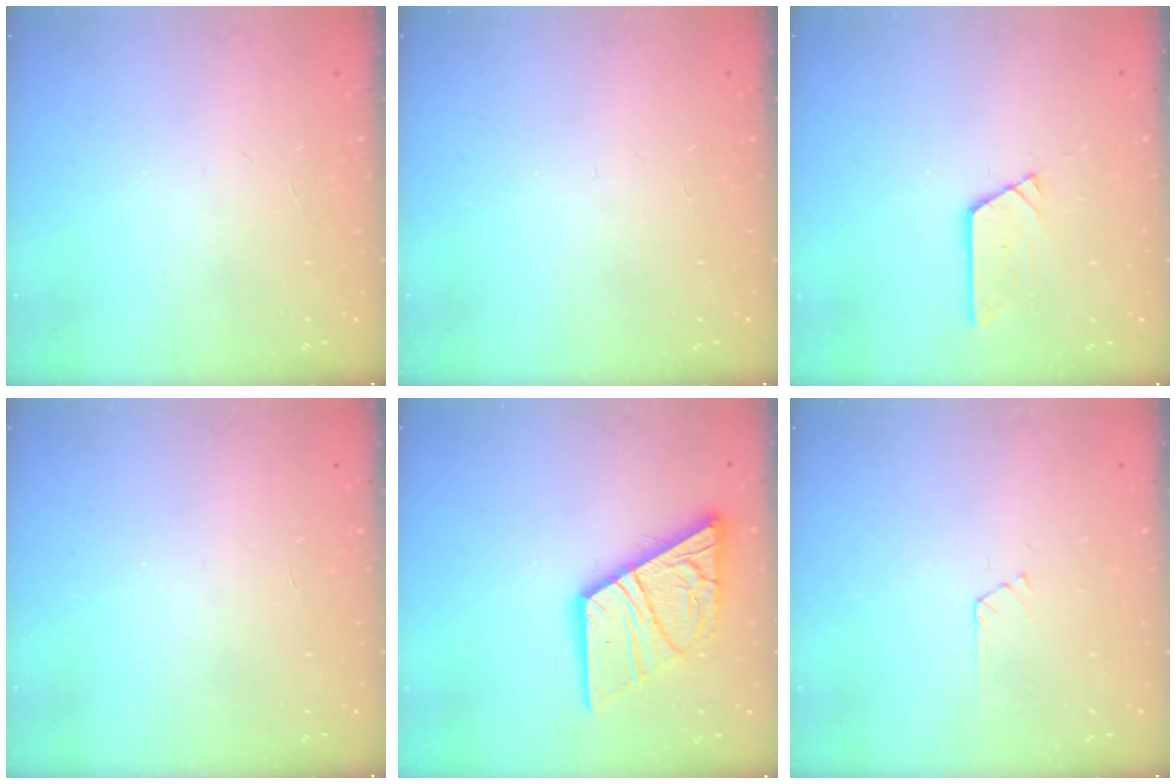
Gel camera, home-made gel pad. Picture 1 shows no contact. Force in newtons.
{"total": 0.0}
{"total": 2.7, "press": 2.7, "slide": 0.0}
{"total": 0.0}
{"total": 17.9, "press": 17.8, "slide": 1.8}
{"total": 2.4, "press": 2.4, "slide": 0.3}